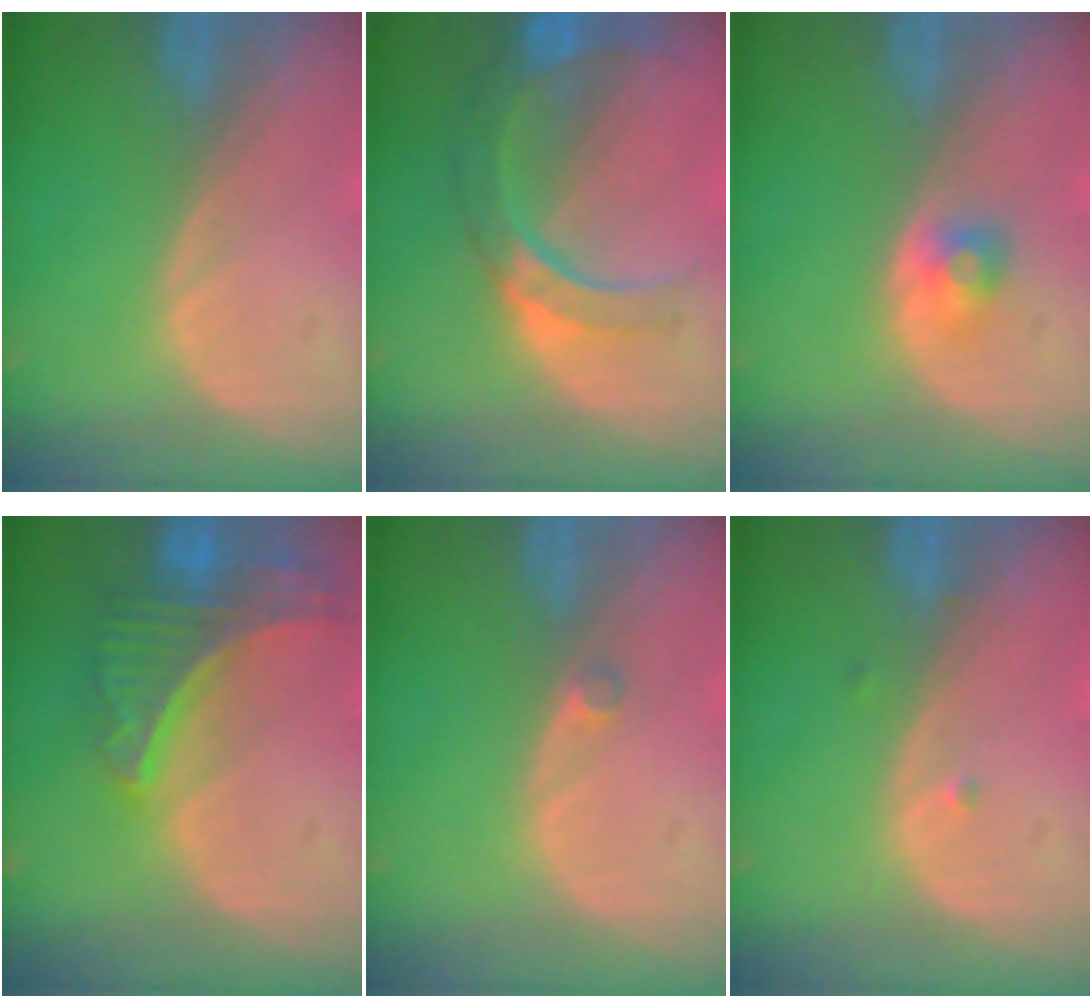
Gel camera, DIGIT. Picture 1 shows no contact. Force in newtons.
{"total": 9.1, "press": 7.9, "slide": 4.5}
{"total": 2.5, "press": 2.3, "slide": 0.9}
{"total": 8.9, "press": 7.8, "slide": 4.3}
{"total": 1.0, "press": 0.9, "slide": 0.5}
{"total": 0.9, "press": 0.7, "slide": 0.5}